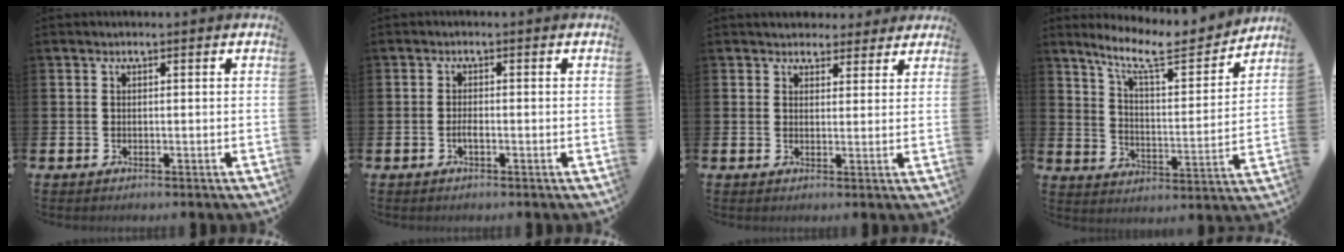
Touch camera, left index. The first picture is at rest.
{"total": 1.2, "force": [-0.5, 0.3, 1.0], "torque": [-0.025, 0.002, -0.008]}
{"total": 3.6, "force": [3.2, 1.8, -0.1], "torque": [0.008, -0.019, 0.053]}
{"total": 9.6, "force": [8.3, 1.8, 4.4], "torque": [-0.104, -0.052, 0.141]}